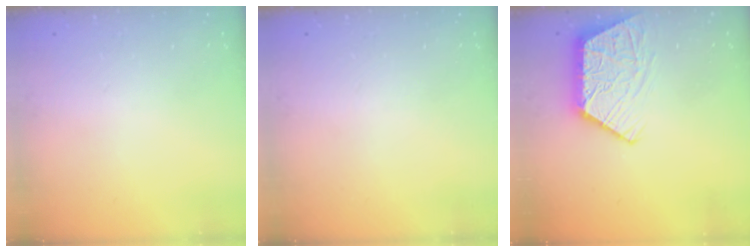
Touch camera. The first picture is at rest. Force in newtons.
{"total": 0.0}
{"total": 11.2, "press": 11.2, "slide": 1.0}